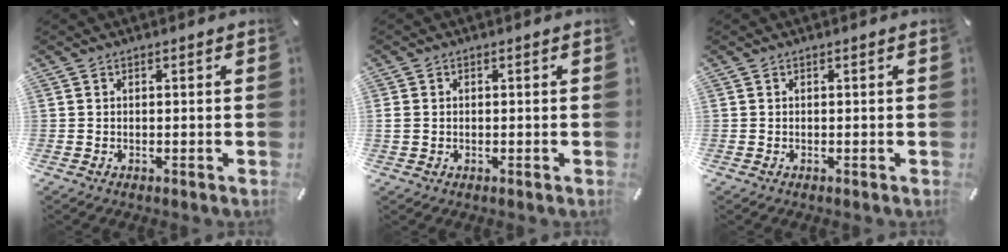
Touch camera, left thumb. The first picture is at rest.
{"total": 1.3, "force": [-0.1, 1.0, 0.9], "torque": [-0.017, 0.003, -0.002]}
{"total": 0.0}